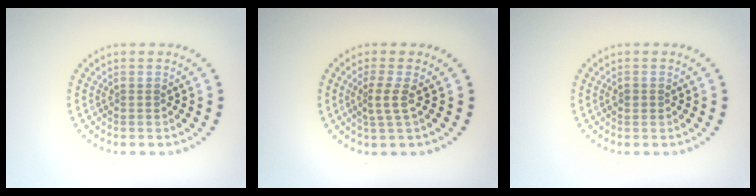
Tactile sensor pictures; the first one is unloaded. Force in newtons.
{"total": 2.0, "press": 1.4, "slide": 1.4}
{"total": 1.0, "press": 1.0, "slide": 0.1}